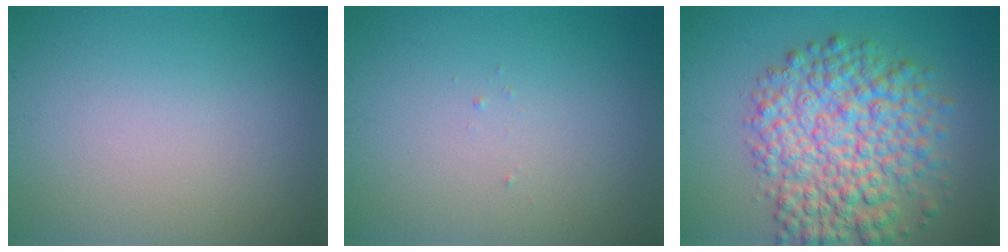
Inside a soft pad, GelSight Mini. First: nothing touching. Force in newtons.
{"total": 0.0}
{"total": 8.9, "press": 8.9, "slide": 0.2}